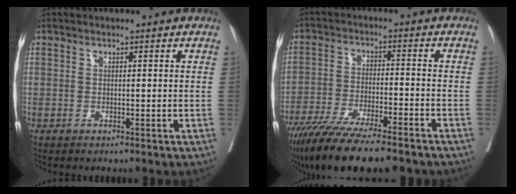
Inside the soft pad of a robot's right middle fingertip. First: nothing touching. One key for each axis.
{"total": 16.6, "fx": -13.3, "fy": 2.3, "fz": 9.7, "tx": -0.164, "ty": -0.041, "tz": -0.218}